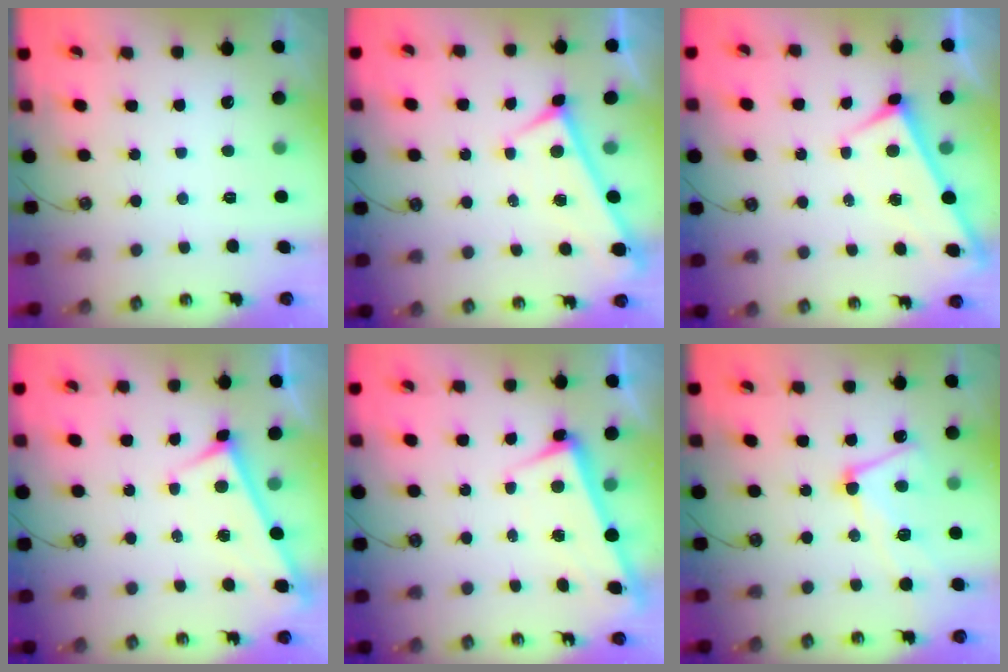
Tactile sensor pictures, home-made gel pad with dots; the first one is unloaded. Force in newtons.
{"total": 0.0}
{"total": 1.9, "press": 1.9, "slide": 0.2}
{"total": 3.3, "press": 3.3, "slide": 0.3}
{"total": 2.5, "press": 2.4, "slide": 0.6}
{"total": 8.1, "press": 8.0, "slide": 1.3}